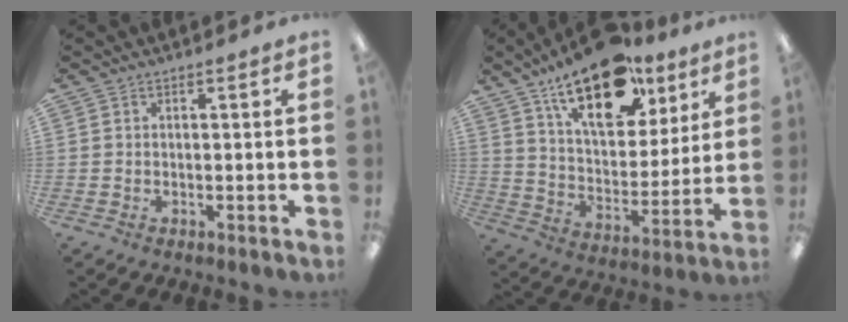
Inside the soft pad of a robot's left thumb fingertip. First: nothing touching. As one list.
[{"total": 22.1, "force": [14.4, 10.4, 13.2], "torque": [-0.206, -0.074, 0.247]}]